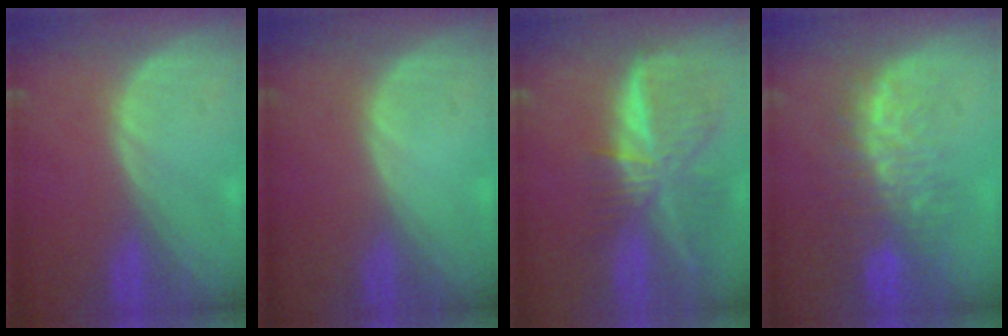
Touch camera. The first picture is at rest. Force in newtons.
{"total": 0.0}
{"total": 9.5, "press": 8.3, "slide": 4.6}
{"total": 10.0, "press": 8.6, "slide": 5.2}